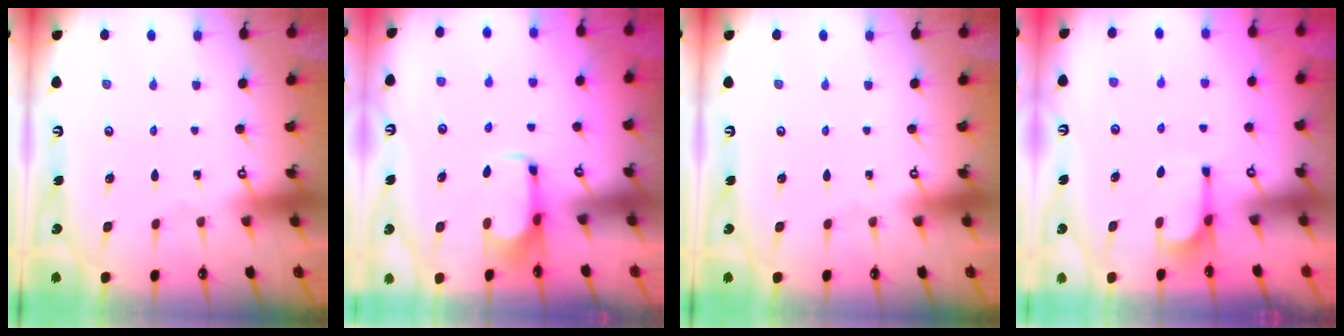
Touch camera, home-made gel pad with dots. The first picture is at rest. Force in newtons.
{"total": 2.1, "press": 2.0, "slide": 0.7}
{"total": 0.0}
{"total": 0.8, "press": 0.5, "slide": 0.7}